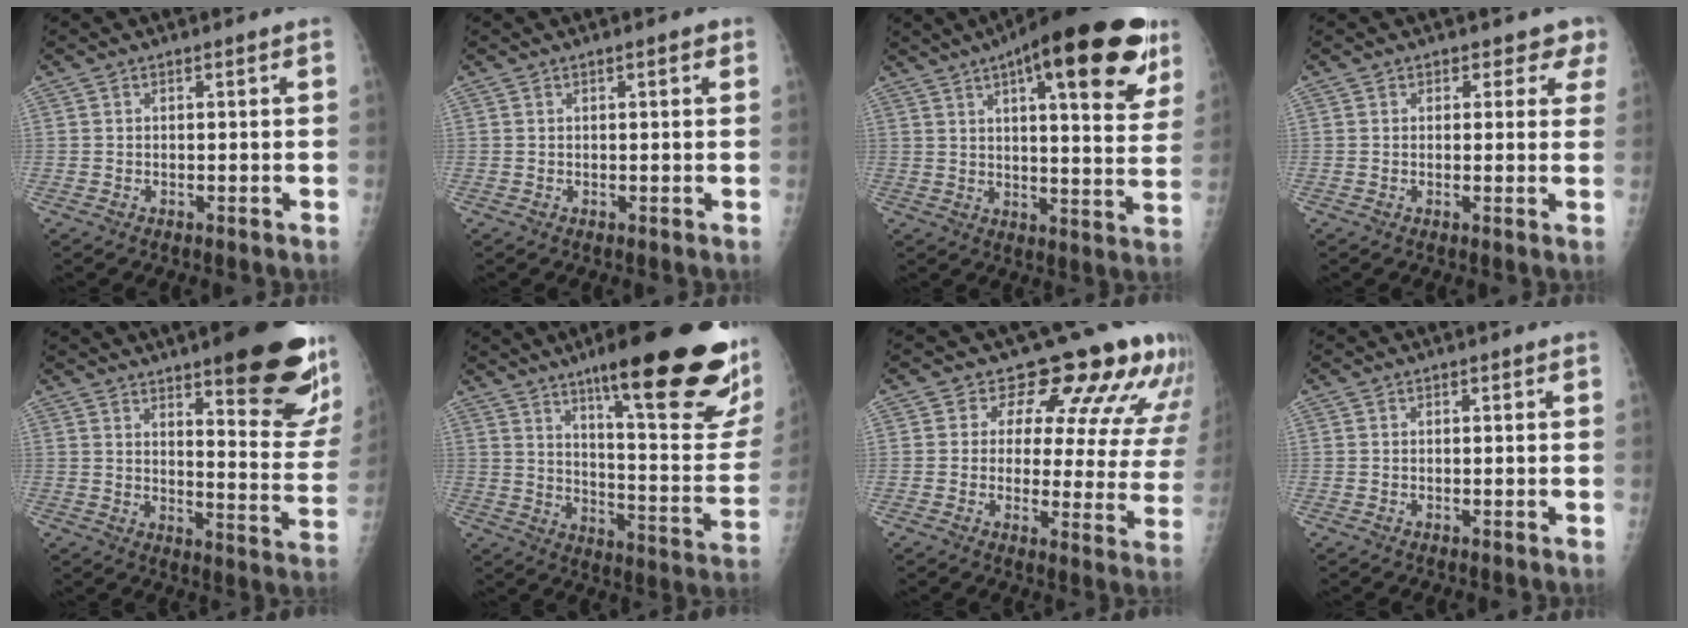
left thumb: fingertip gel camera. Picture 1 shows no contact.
{"total": 1.4, "force": [0.6, 0.5, 1.1], "torque": [-0.014, 0.001, 0.007]}
{"total": 25.9, "force": [14.2, 7.7, 20.3], "torque": [-0.259, -0.021, 0.189]}
{"total": 3.5, "force": [2.6, 2.3, 0.3], "torque": [0.032, -0.014, 0.011]}
{"total": 23.0, "force": [14.0, 5.7, 17.3], "torque": [-0.192, -0.081, 0.182]}
{"total": 30.1, "force": [18.3, 5.8, 23.2], "torque": [-0.255, -0.070, 0.265]}
{"total": 15.3, "force": [11.8, 6.4, 7.4], "torque": [-0.039, -0.066, 0.121]}
{"total": 0.0}